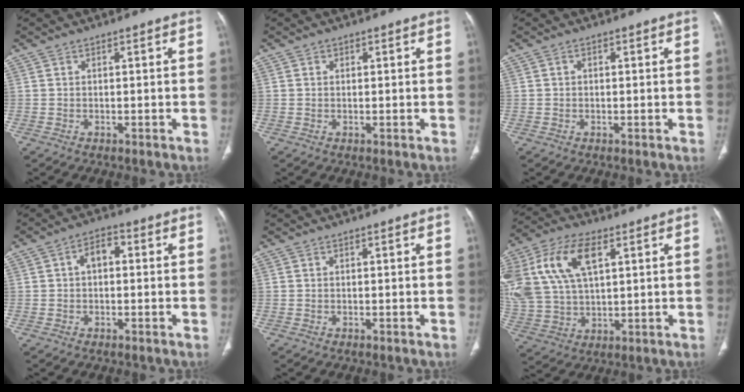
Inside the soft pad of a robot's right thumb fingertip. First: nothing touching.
{"total": 1.0, "force": [0.4, 0.9, 0.2], "torque": [0.008, 0.000, 0.003]}
{"total": 0.6, "force": [0.1, 0.4, 0.4], "torque": [-0.002, 0.002, 0.000]}
{"total": 4.2, "force": [0.3, 2.7, 3.2], "torque": [-0.042, 0.017, -0.004]}
{"total": 0.0}
{"total": 19.3, "force": [6.5, 10.9, 14.5], "torque": [-0.319, 0.005, 0.125]}